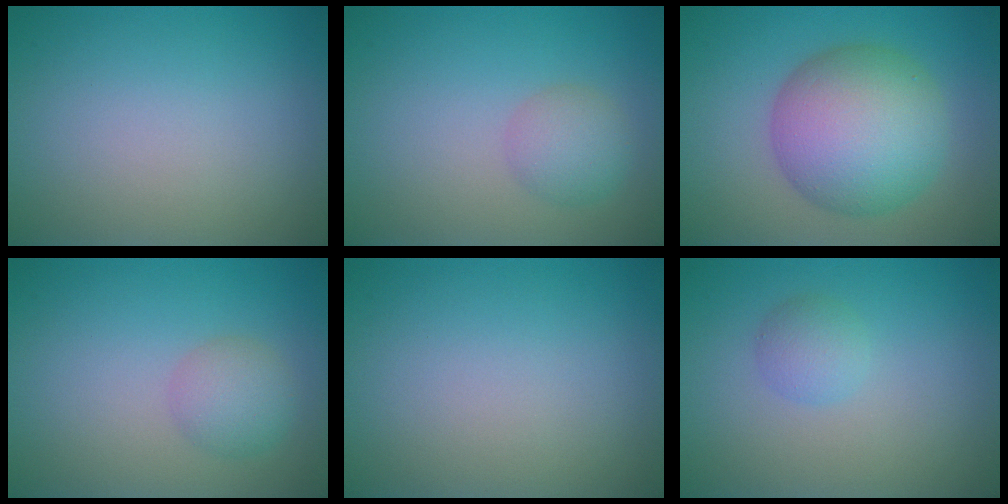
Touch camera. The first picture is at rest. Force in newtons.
{"total": 2.5, "press": 2.5, "slide": 0.1}
{"total": 9.7, "press": 9.7, "slide": 0.1}
{"total": 2.5, "press": 2.5, "slide": 0.1}
{"total": 0.0}
{"total": 1.7, "press": 1.7, "slide": 0.0}